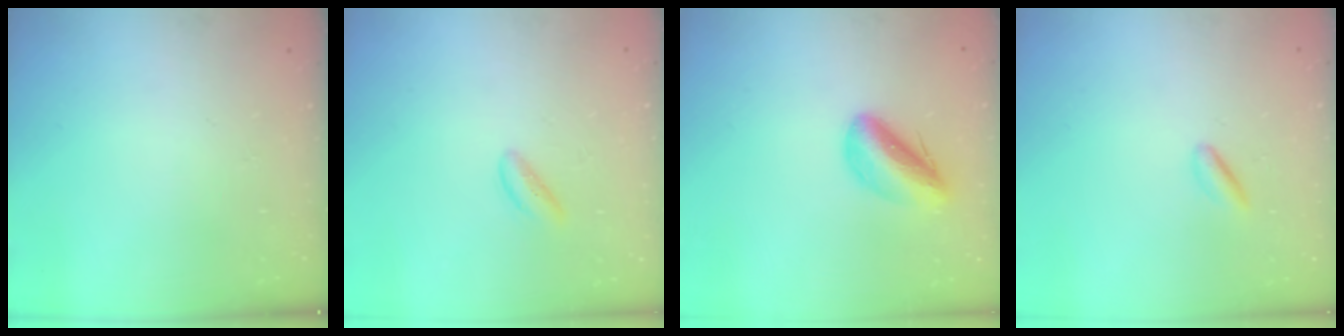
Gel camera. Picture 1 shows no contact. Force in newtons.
{"total": 1.4, "press": 1.3, "slide": 0.4}
{"total": 8.9, "press": 8.4, "slide": 2.7}
{"total": 2.1, "press": 2.0, "slide": 0.7}